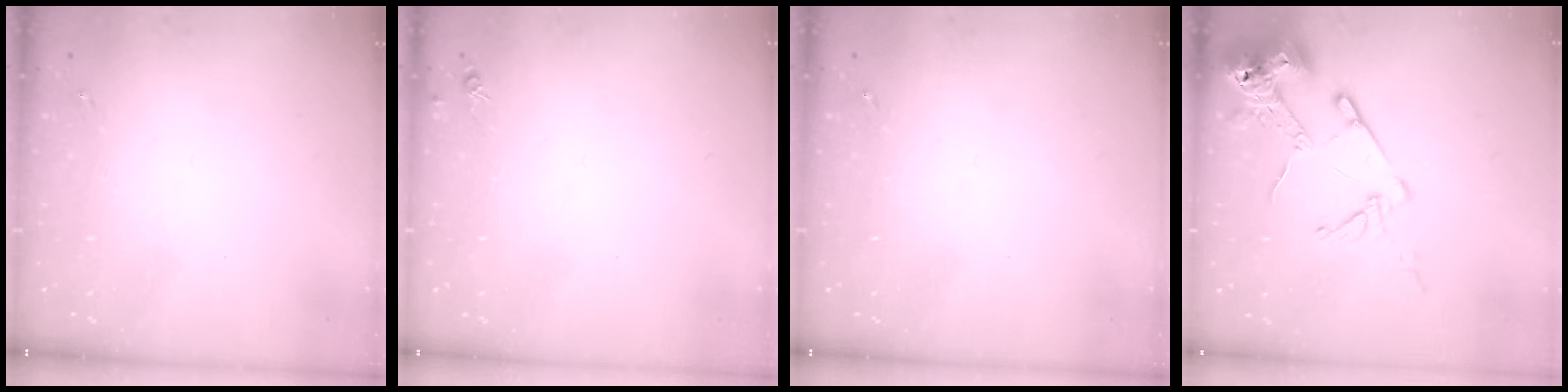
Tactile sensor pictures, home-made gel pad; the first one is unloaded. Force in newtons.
{"total": 4.4, "press": 4.3, "slide": 0.5}
{"total": 0.0}
{"total": 14.1, "press": 13.9, "slide": 2.0}